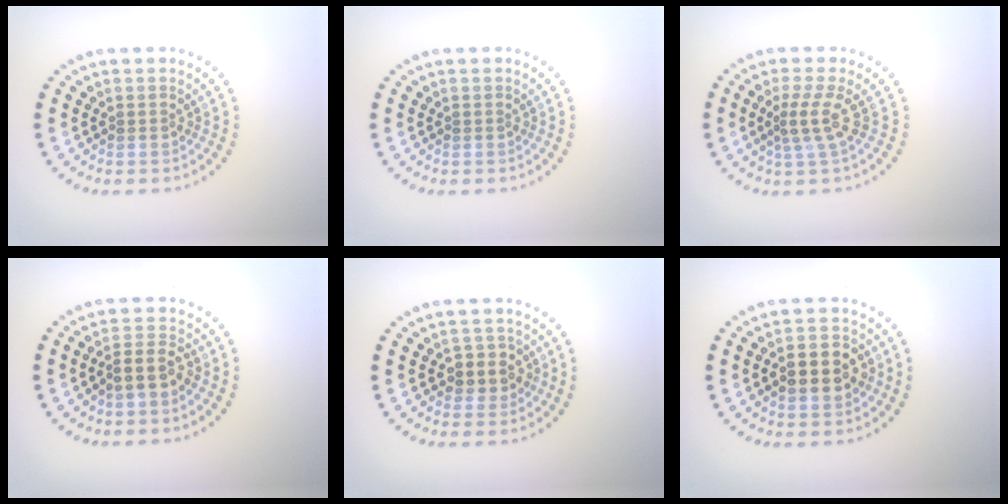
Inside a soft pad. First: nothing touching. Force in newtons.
{"total": 0.0}
{"total": 2.4, "press": 1.7, "slide": 1.8}
{"total": 2.5, "press": 2.2, "slide": 1.2}
{"total": 2.4, "press": 2.1, "slide": 1.0}
{"total": 4.3, "press": 4.3, "slide": 0.3}